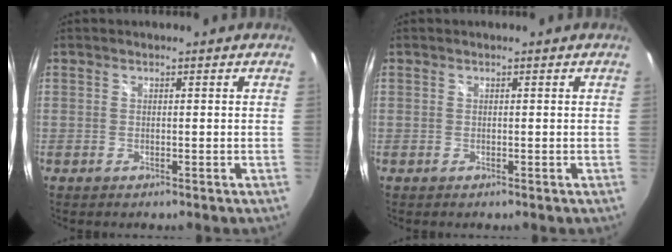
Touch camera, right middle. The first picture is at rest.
{"total": 0.0}